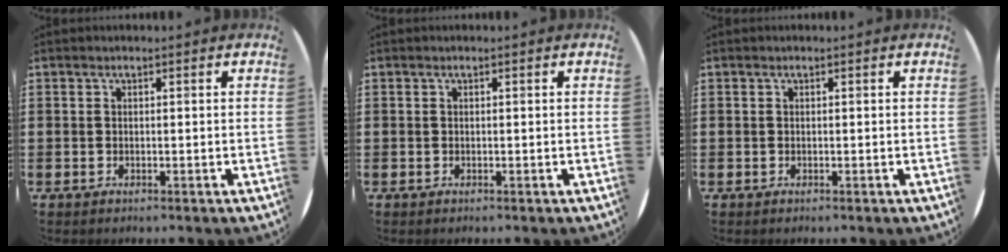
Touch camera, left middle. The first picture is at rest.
{"total": 0.0}
{"total": 0.0}